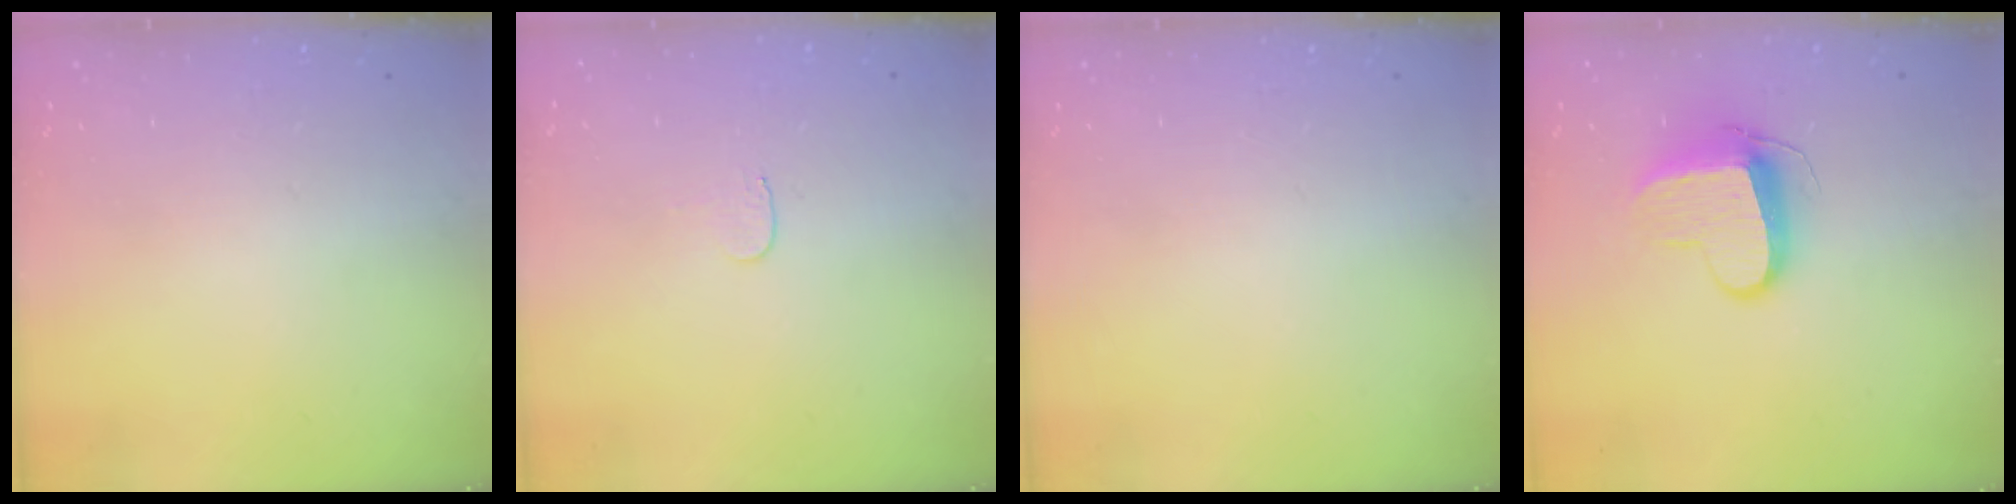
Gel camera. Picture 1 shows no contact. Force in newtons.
{"total": 3.4, "press": 3.4, "slide": 0.4}
{"total": 0.0}
{"total": 10.9, "press": 10.8, "slide": 0.6}